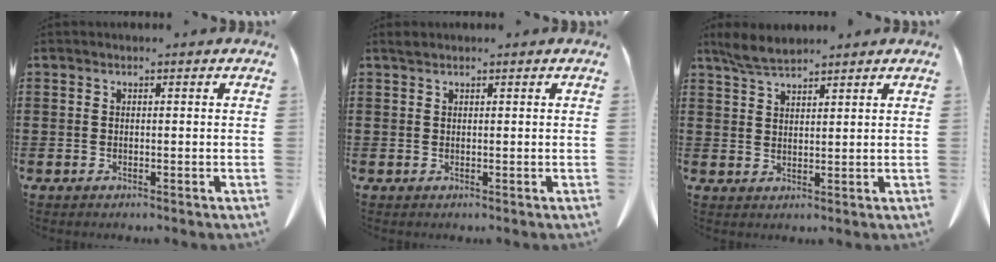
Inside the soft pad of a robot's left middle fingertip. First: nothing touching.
{"total": 0.5, "force": [0.4, 0.1, 0.2], "torque": [-0.007, -0.001, 0.010]}
{"total": 3.7, "force": [3.2, 0.7, 1.8], "torque": [-0.044, -0.005, 0.061]}